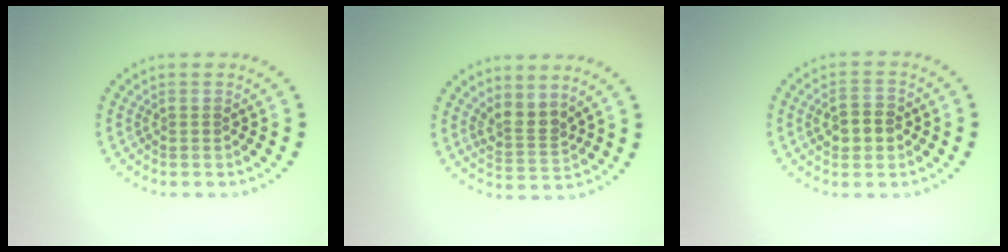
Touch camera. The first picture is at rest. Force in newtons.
{"total": 2.5, "press": 1.9, "slide": 1.7}
{"total": 2.9, "press": 2.9, "slide": 0.2}